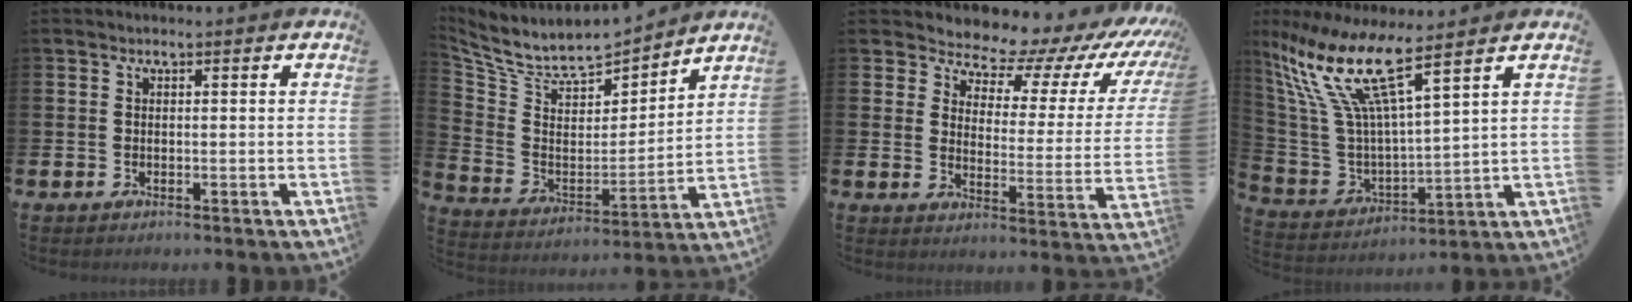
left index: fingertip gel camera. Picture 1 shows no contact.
{"total": 7.8, "force": [7.2, 2.4, 2.0], "torque": [-0.077, -0.057, 0.121]}
{"total": 6.8, "force": [6.0, 2.8, 1.6], "torque": [-0.040, -0.061, 0.094]}
{"total": 12.1, "force": [8.5, 2.4, 8.3], "torque": [-0.196, -0.052, 0.143]}